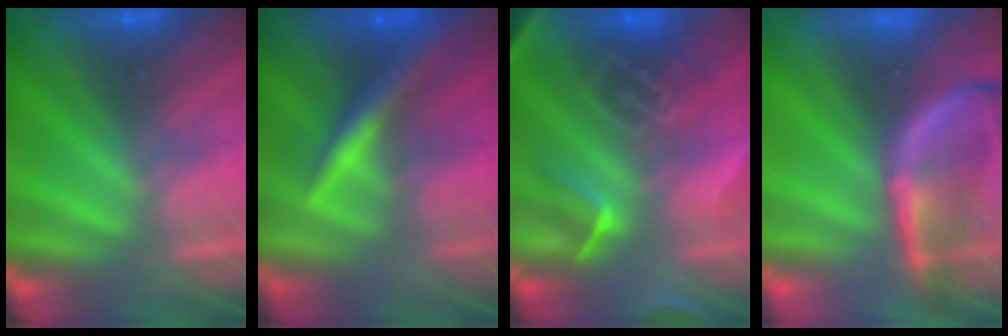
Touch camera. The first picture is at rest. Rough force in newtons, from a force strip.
{"total": 2.4}
{"total": 8.3}
{"total": 2.3}